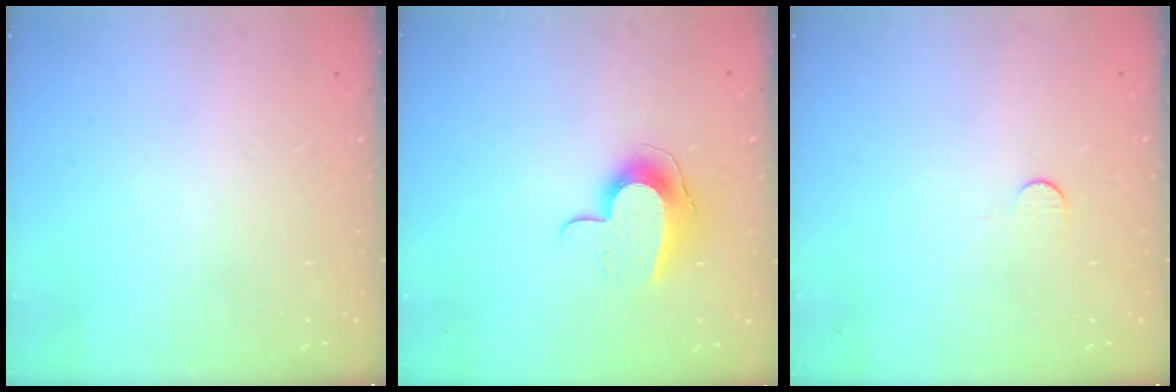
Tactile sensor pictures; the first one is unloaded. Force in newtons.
{"total": 9.9, "press": 9.9, "slide": 0.4}
{"total": 3.7, "press": 3.7, "slide": 0.4}